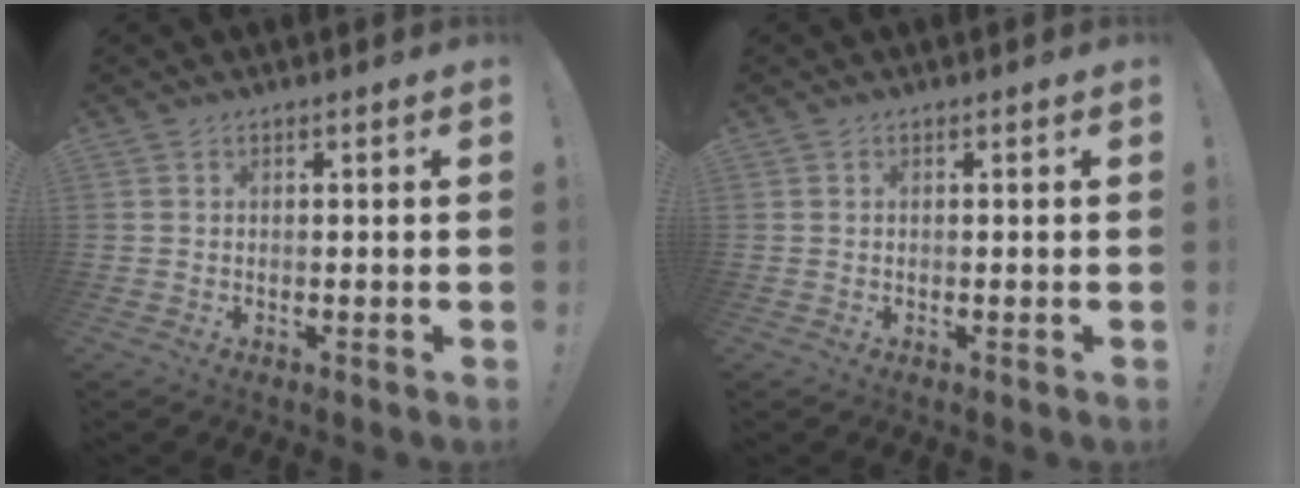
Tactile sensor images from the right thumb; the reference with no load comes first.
{"total": 0.0}